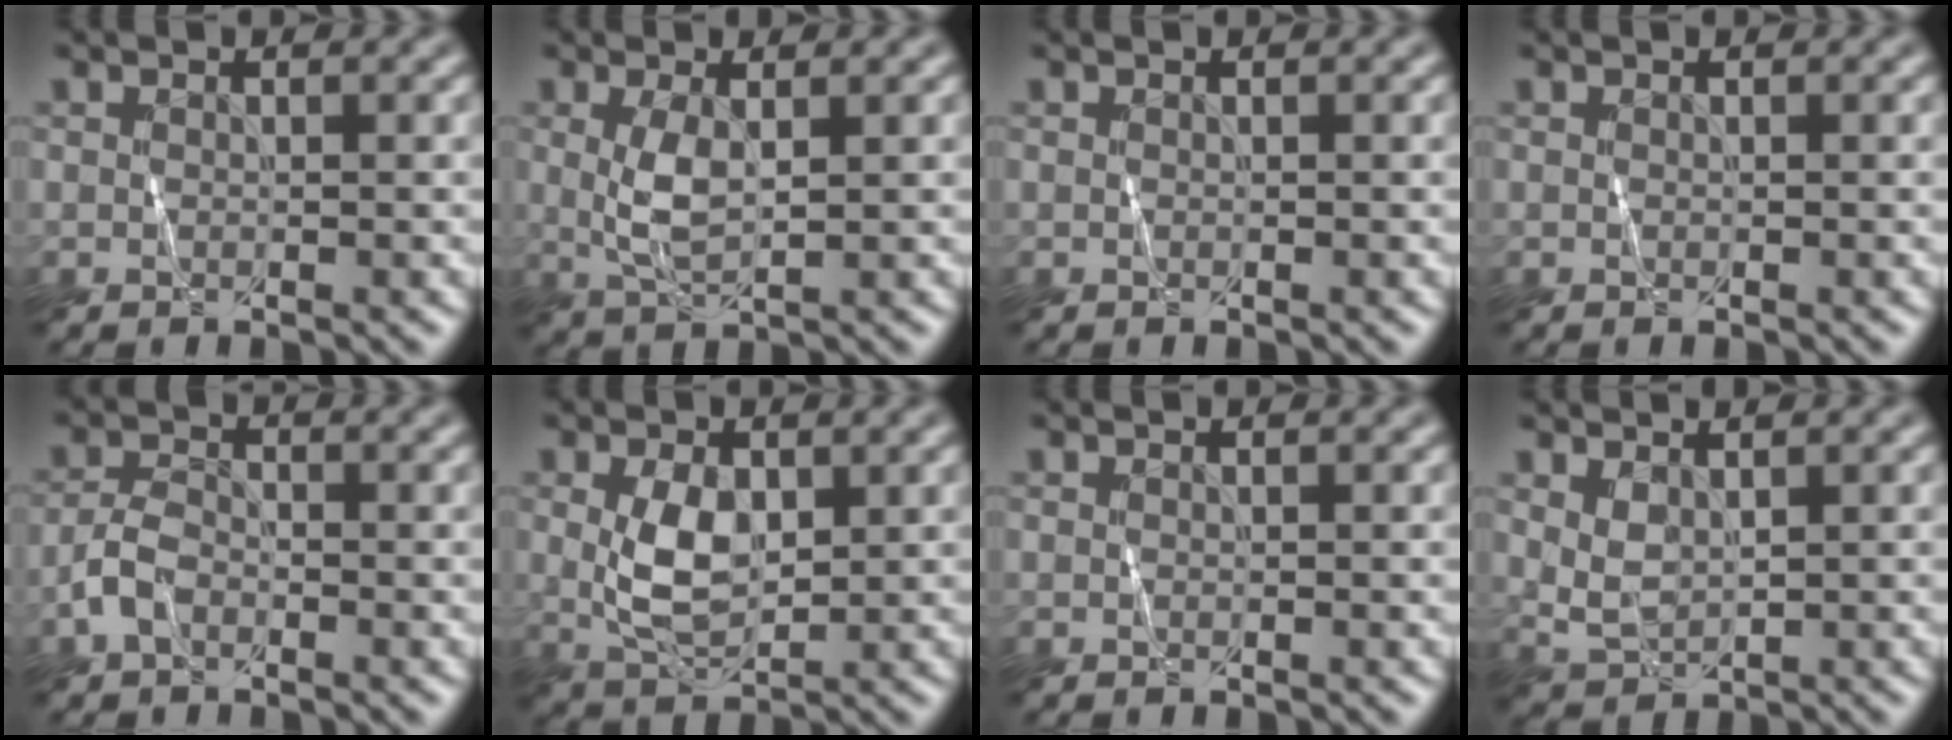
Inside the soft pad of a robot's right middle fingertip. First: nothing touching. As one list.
[{"total": 2.5, "force": [0.6, 0.9, 2.3], "torque": [-0.062, -0.001, 0.015]}, {"total": 0.0}, {"total": 0.0}, {"total": 2.3, "force": [-1.3, 1.3, 1.3], "torque": [-0.029, 0.007, -0.032]}, {"total": 3.7, "force": [0.6, 2.2, 2.9], "torque": [-0.073, 0.001, 0.018]}, {"total": 0.0}, {"total": 1.6, "force": [1.1, 0.8, 0.8], "torque": [-0.029, -0.003, 0.029]}]